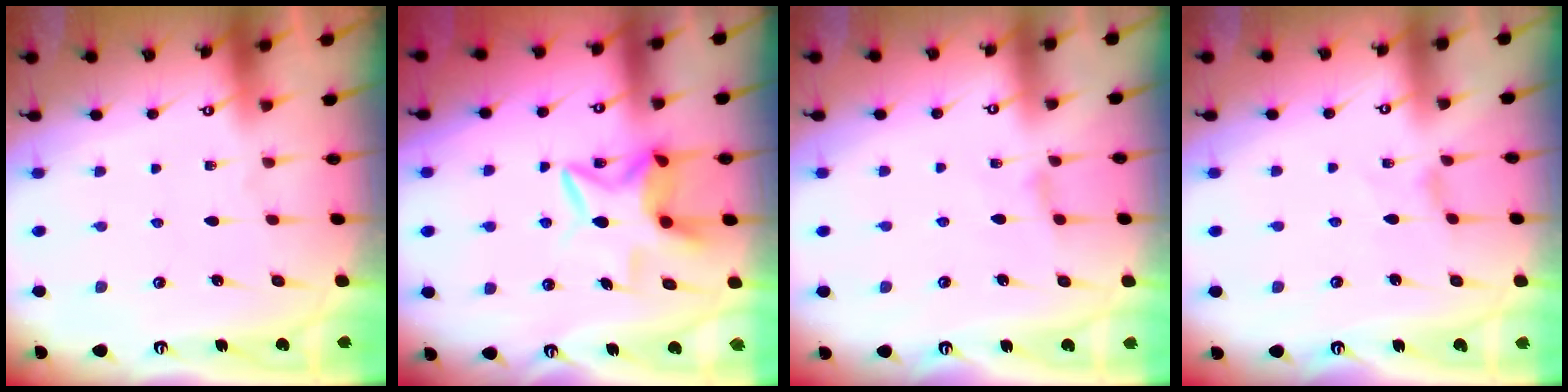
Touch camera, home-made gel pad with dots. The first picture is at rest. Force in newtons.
{"total": 9.2, "press": 9.1, "slide": 1.3}
{"total": 1.1, "press": 1.1, "slide": 0.3}
{"total": 0.0}